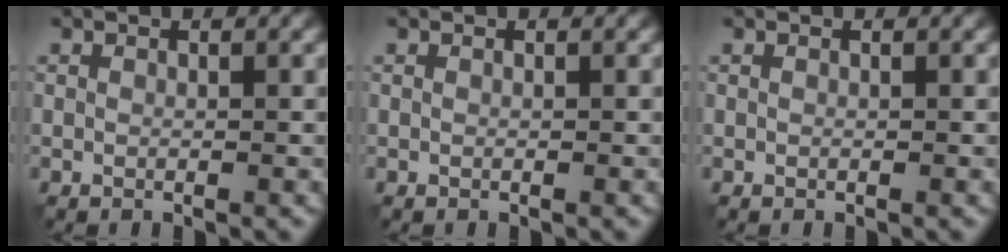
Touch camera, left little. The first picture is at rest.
{"total": 0.0}
{"total": 0.0}